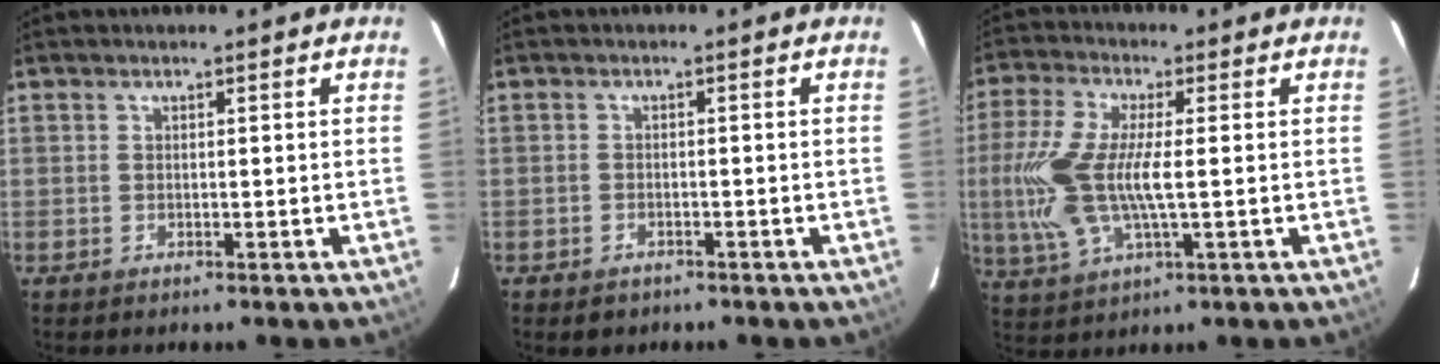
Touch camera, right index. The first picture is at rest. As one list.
[{"total": 2.2, "force": [-1.6, 1.5, 0.4], "torque": [-0.012, 0.000, -0.020]}, {"total": 14.1, "force": [-0.5, 4.9, 13.2], "torque": [-0.285, -0.004, -0.005]}]